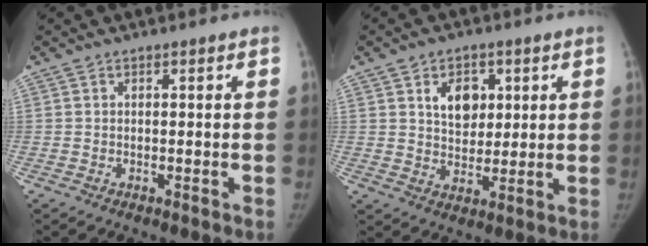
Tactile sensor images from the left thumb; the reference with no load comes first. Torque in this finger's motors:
{"motor_torque": [-0.06, 0.07, -0.01, 0.10, 0.00]}